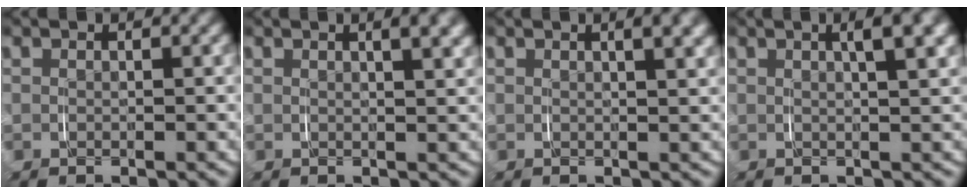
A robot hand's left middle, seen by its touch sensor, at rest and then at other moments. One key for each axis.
{"total": 2.7, "fx": 1.5, "fy": 0.2, "fz": 2.2, "tx": -0.024, "ty": 0.008, "tz": 0.022}
{"total": 2.4, "fx": 1.4, "fy": 0.1, "fz": 2.0, "tx": -0.021, "ty": 0.007, "tz": 0.020}
{"total": 3.6, "fx": 1.7, "fy": 0.6, "fz": 3.1, "tx": -0.039, "ty": 0.013, "tz": 0.023}